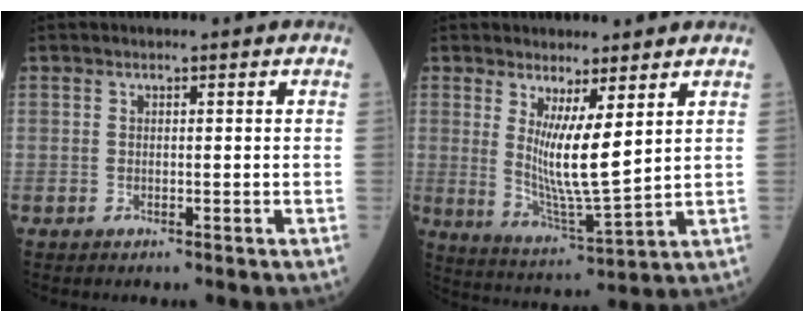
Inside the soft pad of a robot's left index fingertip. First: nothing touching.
{"total": 8.2, "force": [2.6, 0.6, 7.7], "torque": [-0.153, -0.029, 0.053]}